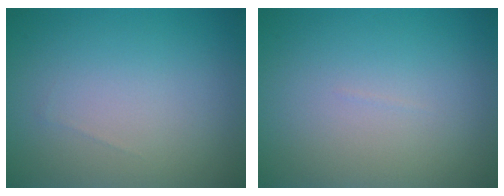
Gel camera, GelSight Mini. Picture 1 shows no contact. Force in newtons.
{"total": 0.0}